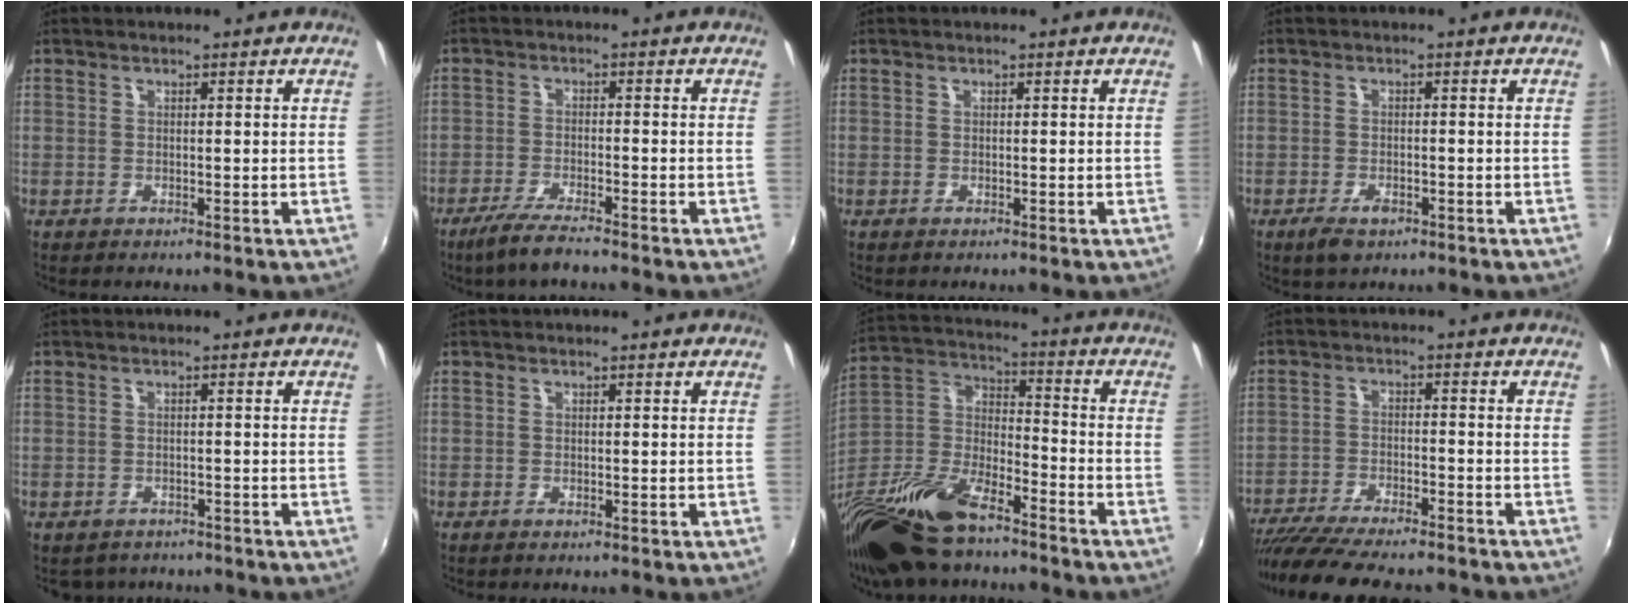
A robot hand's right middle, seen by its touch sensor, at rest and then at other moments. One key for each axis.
{"total": 5.7, "fx": -4.6, "fy": 0.3, "fz": 3.3, "tx": -0.087, "ty": -0.012, "tz": -0.088}
{"total": 0.0}
{"total": 3.8, "fx": -2.3, "fy": 1.8, "fz": 2.4, "tx": -0.056, "ty": -0.009, "tz": -0.041}
{"total": 3.5, "fx": -2.9, "fy": 1.9, "fz": 0.6, "tx": -0.019, "ty": -0.011, "tz": -0.040}
{"total": 0.0}
{"total": 21.4, "fx": -14.9, "fy": 8.1, "fz": 13.0, "tx": -0.287, "ty": -0.024, "tz": -0.279}
{"total": 17.5, "fx": -15.2, "fy": 3.2, "fz": 8.1, "tx": -0.161, "ty": -0.034, "tz": -0.239}